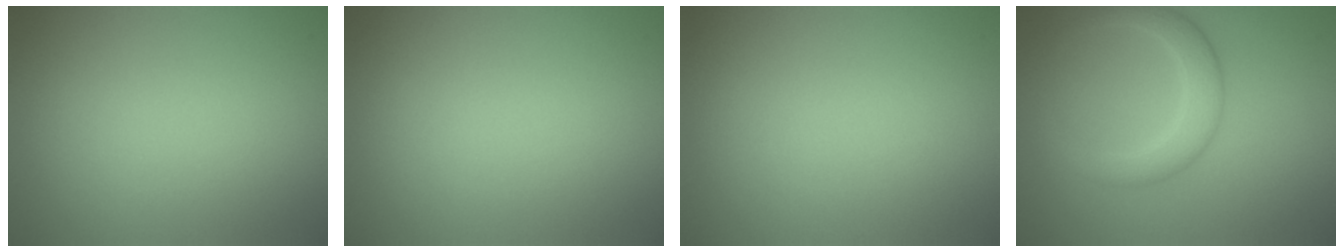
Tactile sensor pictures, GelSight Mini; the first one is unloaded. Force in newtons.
{"total": 0.0}
{"total": 0.0}
{"total": 3.3, "press": 3.3, "slide": 0.1}